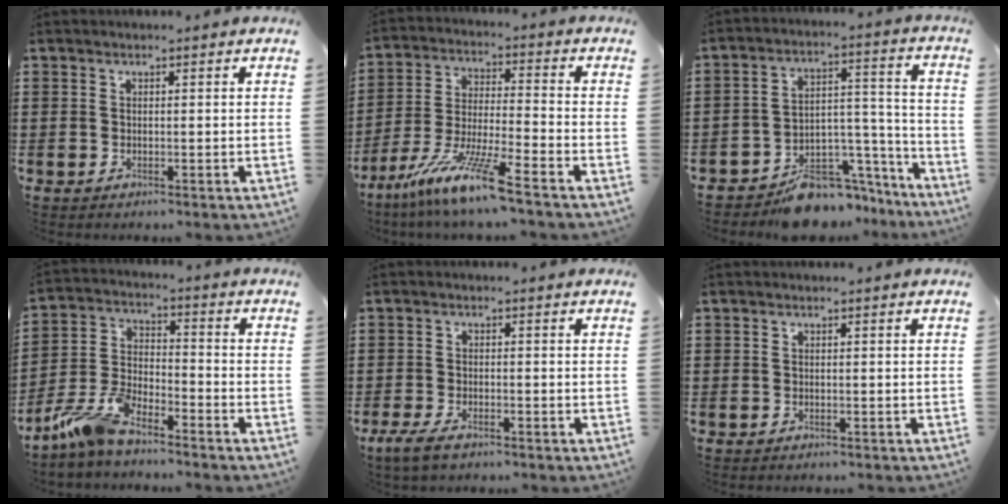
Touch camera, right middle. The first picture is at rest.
{"total": 10.4, "force": [-7.9, -0.4, 6.8], "torque": [-0.140, -0.004, -0.158]}
{"total": 8.4, "force": [-7.3, 3.3, 2.5], "torque": [-0.024, 0.038, -0.130]}
{"total": 8.6, "force": [-7.1, 2.1, 4.3], "torque": [-0.112, 0.002, -0.143]}
{"total": 2.5, "force": [-1.5, 0.8, 1.8], "torque": [-0.044, 0.000, -0.032]}
{"total": 0.0}